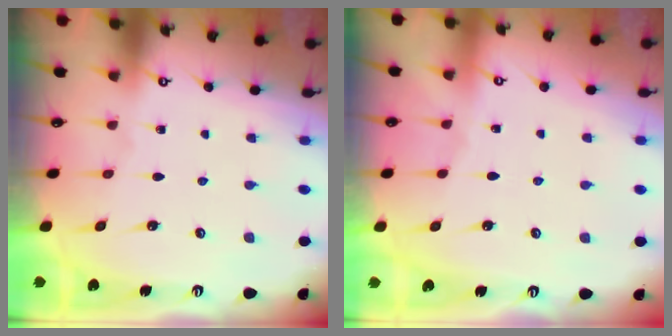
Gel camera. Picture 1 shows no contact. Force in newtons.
{"total": 1.9, "press": 1.8, "slide": 0.5}